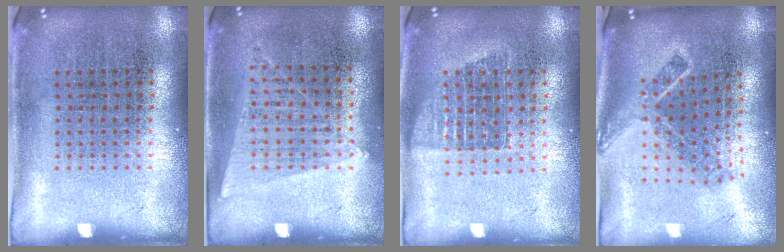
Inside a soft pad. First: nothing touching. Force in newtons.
{"total": 1.3, "press": 1.1, "slide": 0.6}
{"total": 1.3, "press": 1.1, "slide": 0.8}
{"total": 2.1, "press": 1.5, "slide": 1.5}